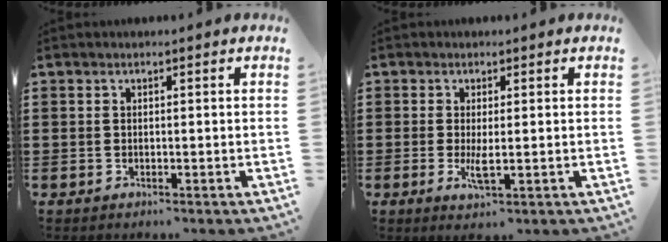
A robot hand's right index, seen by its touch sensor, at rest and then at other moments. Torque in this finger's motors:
{"motor_torque": [1.00, 0.42, 0.43, 0.08]}